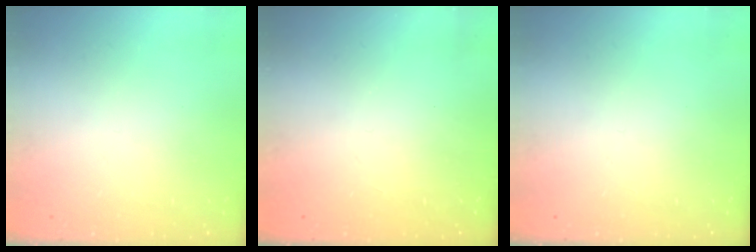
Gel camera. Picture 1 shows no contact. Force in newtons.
{"total": 1.1, "press": 1.0, "slide": 0.1}
{"total": 0.0}